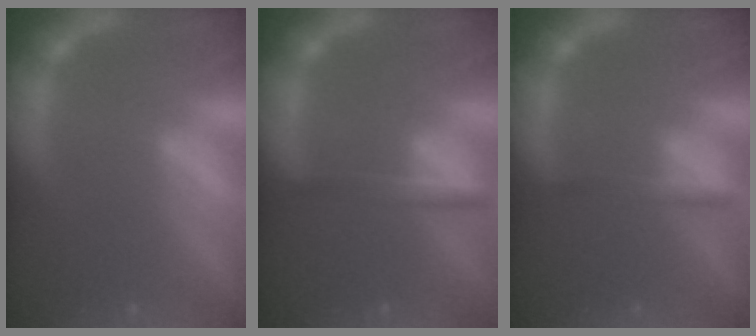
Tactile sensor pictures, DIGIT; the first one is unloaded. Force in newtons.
{"total": 2.5}
{"total": 1.9}